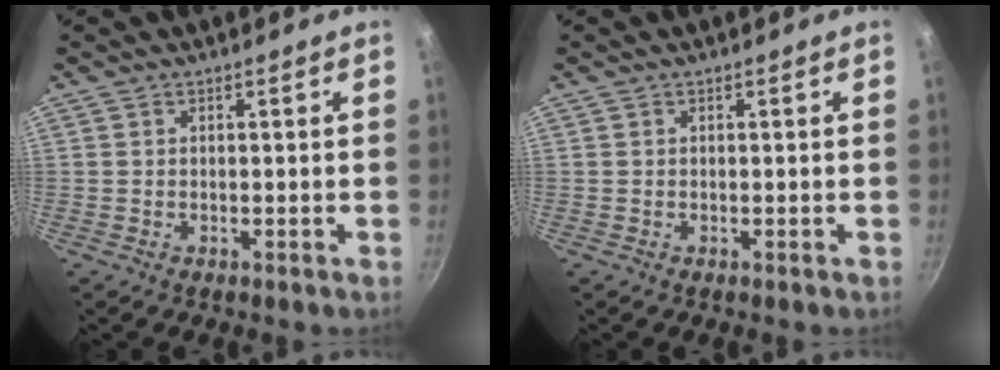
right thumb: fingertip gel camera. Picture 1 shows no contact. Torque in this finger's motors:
{"motor_torque": [-0.13, -0.13, 0.04, 0.03, 0.00]}